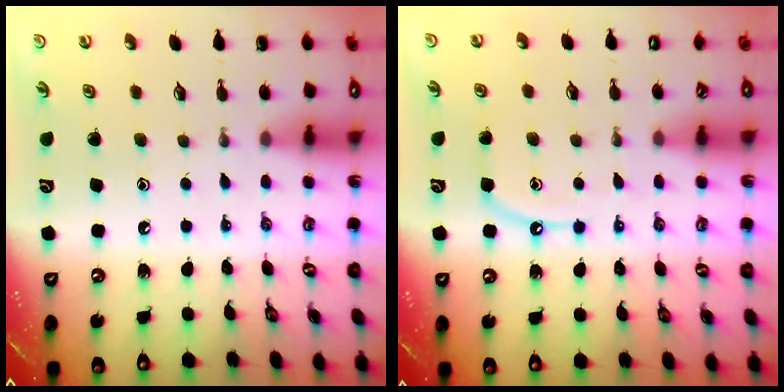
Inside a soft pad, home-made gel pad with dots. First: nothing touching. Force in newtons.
{"total": 7.2, "press": 7.2, "slide": 0.8}